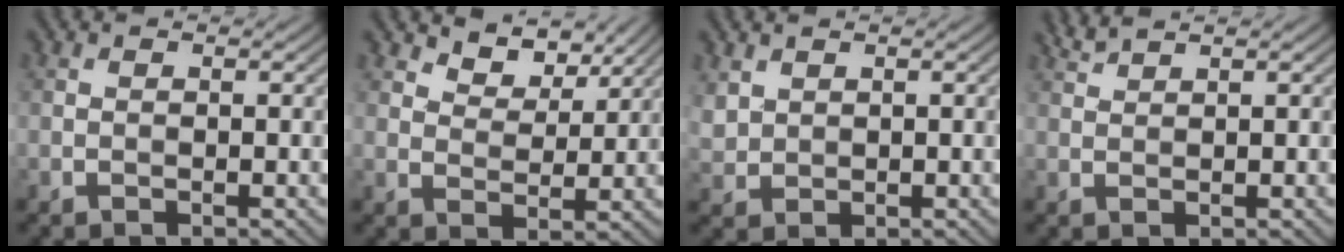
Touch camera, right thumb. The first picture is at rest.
{"total": 4.8, "force": [3.7, 2.4, 1.9], "torque": [-0.044, -0.006, 0.067]}
{"total": 2.3, "force": [1.5, 1.5, 0.8], "torque": [-0.027, 0.001, 0.037]}
{"total": 1.7, "force": [1.5, 0.1, 0.8], "torque": [-0.022, 0.008, 0.034]}